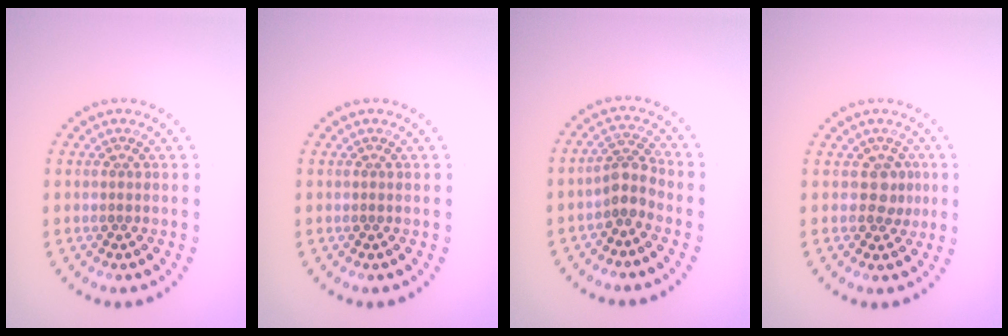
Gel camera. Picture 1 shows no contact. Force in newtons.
{"total": 0.0}
{"total": 2.4, "press": 1.9, "slide": 1.5}
{"total": 1.8, "press": 1.5, "slide": 1.0}